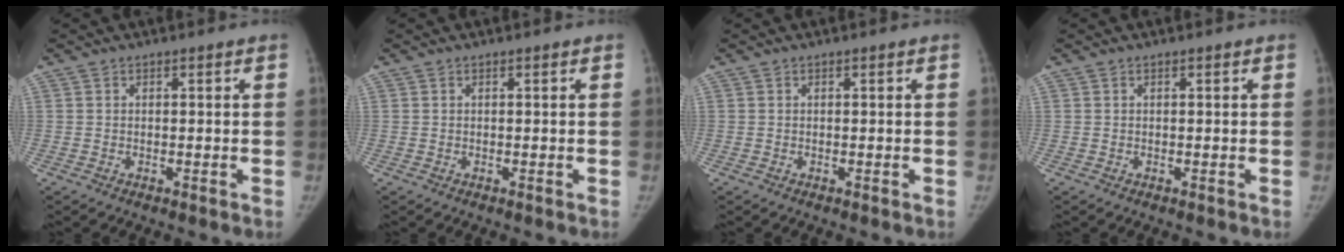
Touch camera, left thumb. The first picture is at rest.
{"total": 0.0}
{"total": 0.0}
{"total": 0.0}